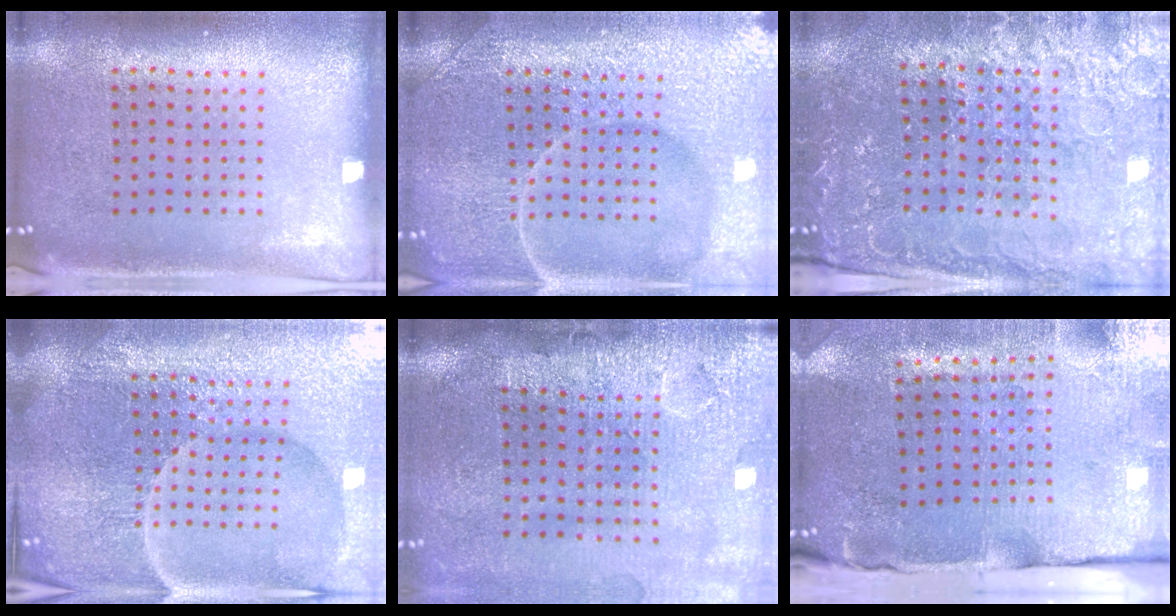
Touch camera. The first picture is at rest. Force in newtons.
{"total": 6.9, "press": 6.9, "slide": 0.7}
{"total": 3.1, "press": 3.1, "slide": 0.5}
{"total": 5.7, "press": 5.4, "slide": 2.0}
{"total": 4.6, "press": 3.7, "slide": 2.8}
{"total": 4.7, "press": 3.8, "slide": 2.9}